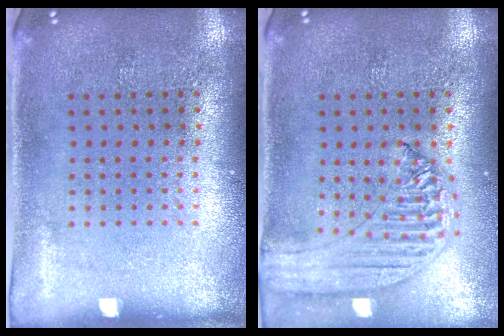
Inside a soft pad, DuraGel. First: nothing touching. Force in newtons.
{"total": 1.5, "press": 1.4, "slide": 0.3}